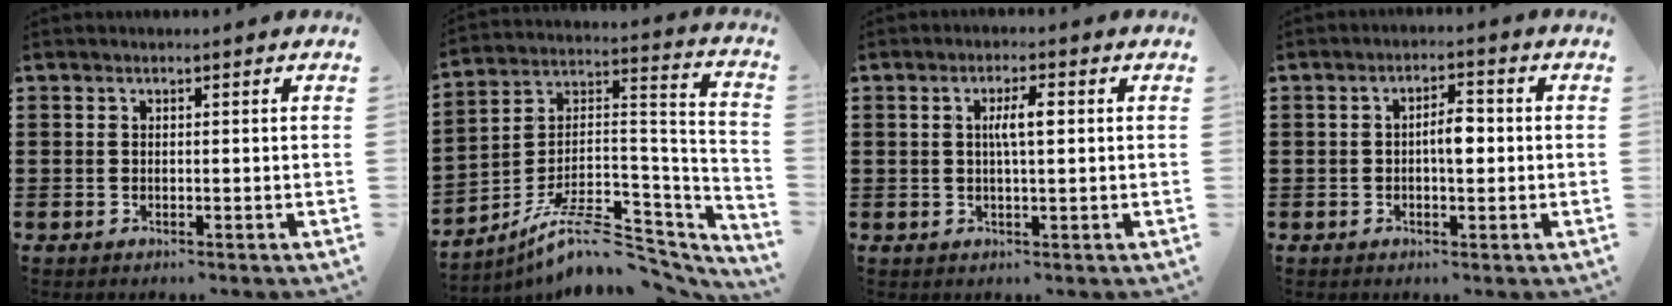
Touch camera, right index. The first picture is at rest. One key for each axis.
{"total": 10.2, "fx": -7.5, "fy": 3.4, "fz": 6.0, "tx": -0.105, "ty": 0.017, "tz": -0.143}
{"total": 3.7, "fx": 0.6, "fy": 0.9, "fz": 3.6, "tx": -0.070, "ty": 0.006, "tz": 0.007}
{"total": 3.7, "fx": -0.2, "fy": 1.3, "fz": 3.4, "tx": -0.055, "ty": 0.001, "tz": -0.007}